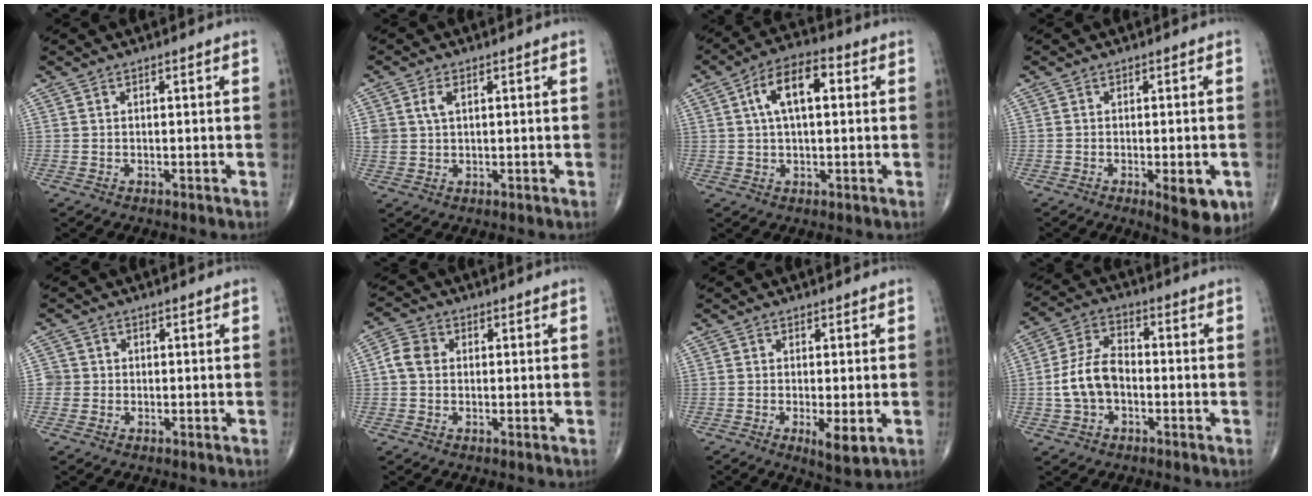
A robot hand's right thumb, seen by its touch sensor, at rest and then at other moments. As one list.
[{"total": 3.4, "force": [1.2, 2.1, 2.4], "torque": [-0.050, 0.002, 0.027]}, {"total": 9.9, "force": [2.3, 4.8, 8.4], "torque": [-0.141, 0.022, 0.031]}, {"total": 7.3, "force": [-2.6, 2.6, 6.3], "torque": [-0.068, -0.007, -0.028]}, {"total": 2.4, "force": [-0.3, 2.4, 0.1], "torque": [0.018, 0.009, -0.009]}, {"total": 4.4, "force": [0.2, 3.6, 2.5], "torque": [-0.044, 0.011, -0.003]}, {"total": 4.6, "force": [-1.2, 1.4, 4.3], "torque": [-0.072, -0.015, -0.017]}, {"total": 9.2, "force": [-1.7, 6.0, 6.8], "torque": [-0.134, 0.031, -0.039]}]